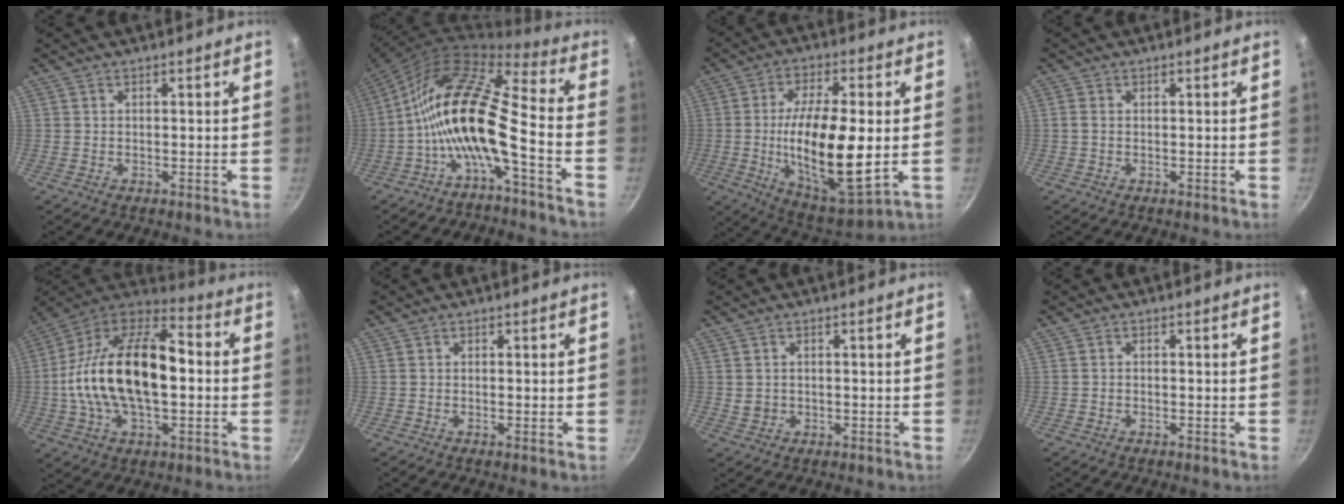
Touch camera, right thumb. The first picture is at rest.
{"total": 15.4, "force": [-5.2, 4.3, 13.8], "torque": [-0.261, 0.069, -0.117]}
{"total": 20.0, "force": [-1.5, 7.0, 18.6], "torque": [-0.328, -0.005, -0.021]}
{"total": 1.1, "force": [-0.1, 0.8, 0.7], "torque": [-0.017, 0.003, -0.004]}
{"total": 25.1, "force": [-0.6, 13.6, 21.1], "torque": [-0.374, 0.041, -0.025]}
{"total": 0.7, "force": [-0.2, 0.0, 0.6], "torque": [-0.014, -0.002, -0.005]}
{"total": 2.2, "force": [-0.1, 1.9, 1.0], "torque": [-0.019, 0.004, 0.003]}
{"total": 0.7, "force": [-0.5, 0.3, 0.3], "torque": [-0.011, 0.005, -0.012]}